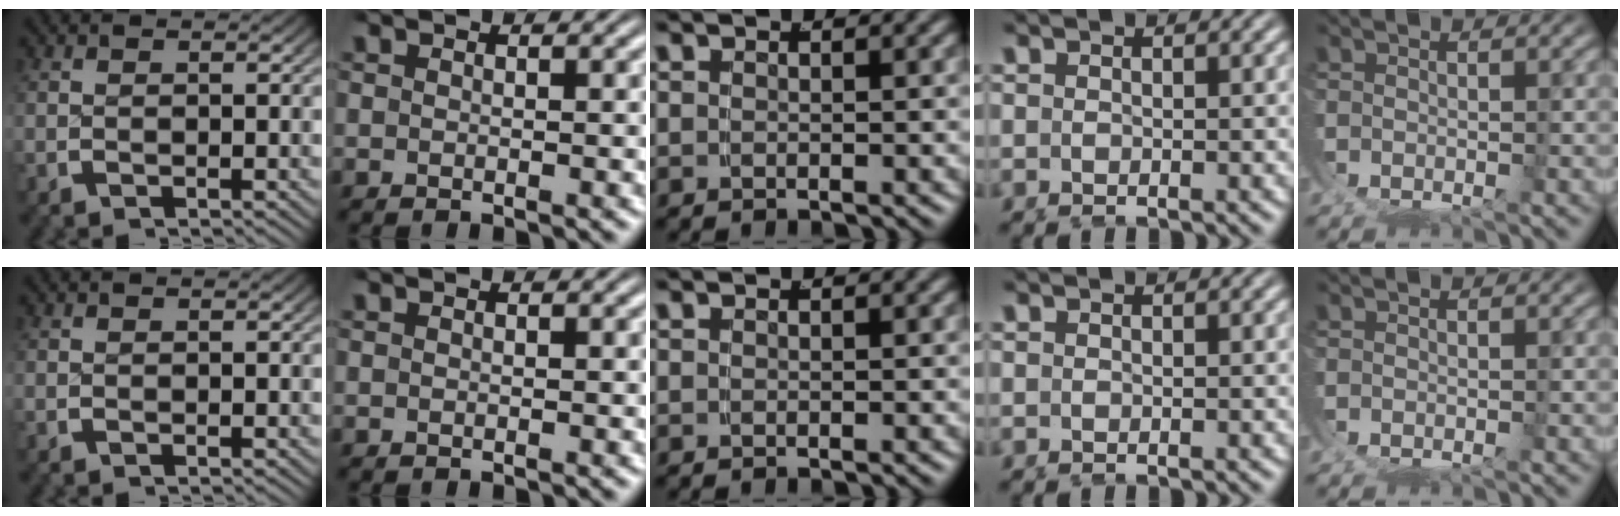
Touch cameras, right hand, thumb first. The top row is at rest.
{}